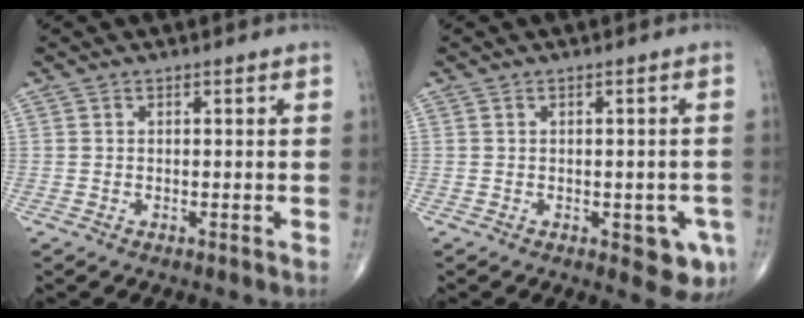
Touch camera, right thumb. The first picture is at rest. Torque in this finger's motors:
{"motor_torque": [0.74, 1.03, -0.07, -0.11, 0.07]}